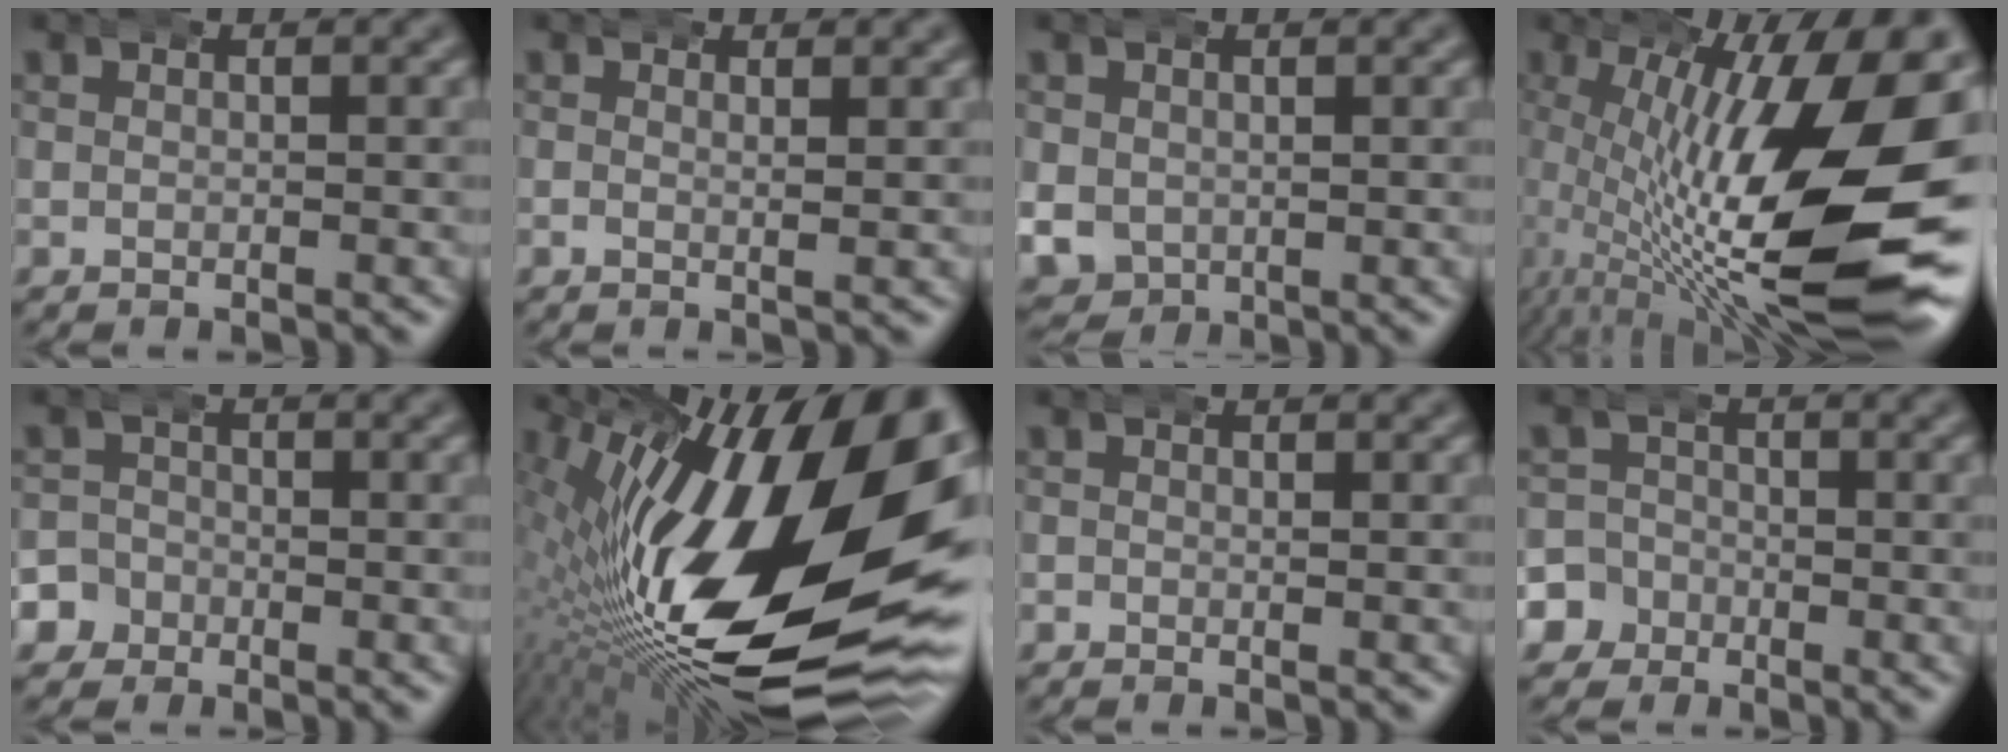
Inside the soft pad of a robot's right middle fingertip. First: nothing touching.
{"total": 0.8, "force": [0.5, -0.2, 0.6], "torque": [-0.011, -0.010, 0.007]}
{"total": 6.0, "force": [-1.0, 5.5, 2.0], "torque": [-0.077, -0.040, -0.003]}
{"total": 18.3, "force": [-1.2, 6.7, 17.0], "torque": [-0.239, -0.013, -0.001]}
{"total": 4.7, "force": [-1.6, 4.4, 0.9], "torque": [-0.034, -0.009, -0.039]}
{"total": 26.6, "force": [-1.7, 11.7, 23.8], "torque": [-0.357, -0.004, 0.000]}
{"total": 0.9, "force": [0.0, 0.9, 0.1], "torque": [0.002, -0.001, -0.005]}
{"total": 5.7, "force": [-2.1, 5.2, 1.1], "torque": [-0.040, -0.012, -0.047]}